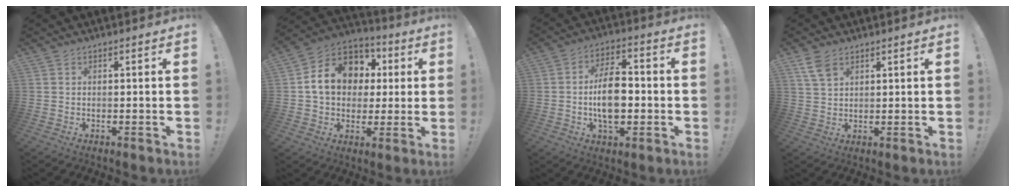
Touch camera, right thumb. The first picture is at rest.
{"total": 16.3, "force": [3.6, 13.0, 9.1], "torque": [-0.126, -0.004, 0.076]}
{"total": 15.7, "force": [-2.2, 9.3, 12.5], "torque": [-0.234, 0.011, -0.043]}
{"total": 5.6, "force": [3.4, 3.0, 3.2], "torque": [-0.053, -0.013, 0.066]}